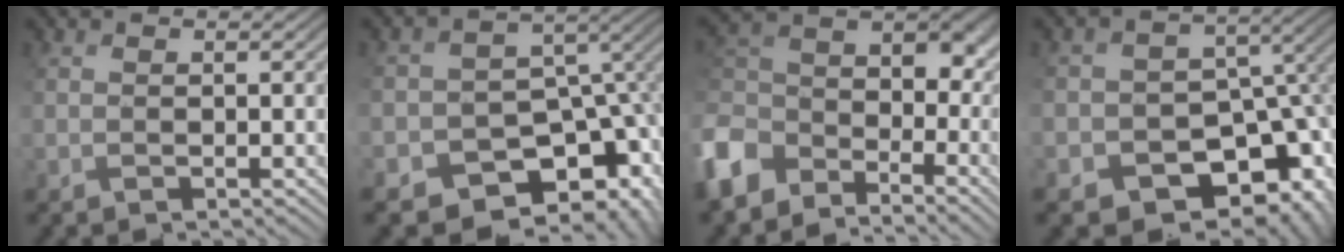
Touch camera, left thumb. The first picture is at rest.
{"total": 13.3, "force": [-7.7, 9.1, 5.9], "torque": [-0.106, -0.010, -0.096]}
{"total": 11.2, "force": [-5.5, 7.5, 6.2], "torque": [-0.154, -0.015, -0.117]}
{"total": 15.0, "force": [-8.2, 10.4, 7.1], "torque": [-0.116, -0.019, -0.104]}